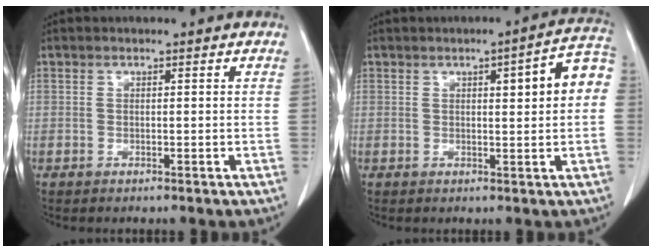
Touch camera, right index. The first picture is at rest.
{"total": 7.1, "force": [1.2, 1.2, 6.9], "torque": [-0.088, 0.022, 0.011]}